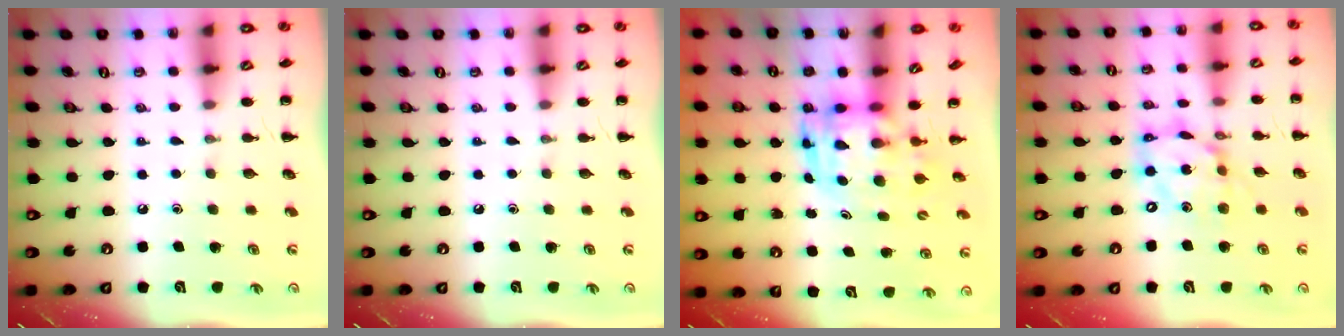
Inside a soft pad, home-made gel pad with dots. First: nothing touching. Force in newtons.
{"total": 0.0}
{"total": 3.8, "press": 3.7, "slide": 0.8}
{"total": 14.0, "press": 13.5, "slide": 3.7}